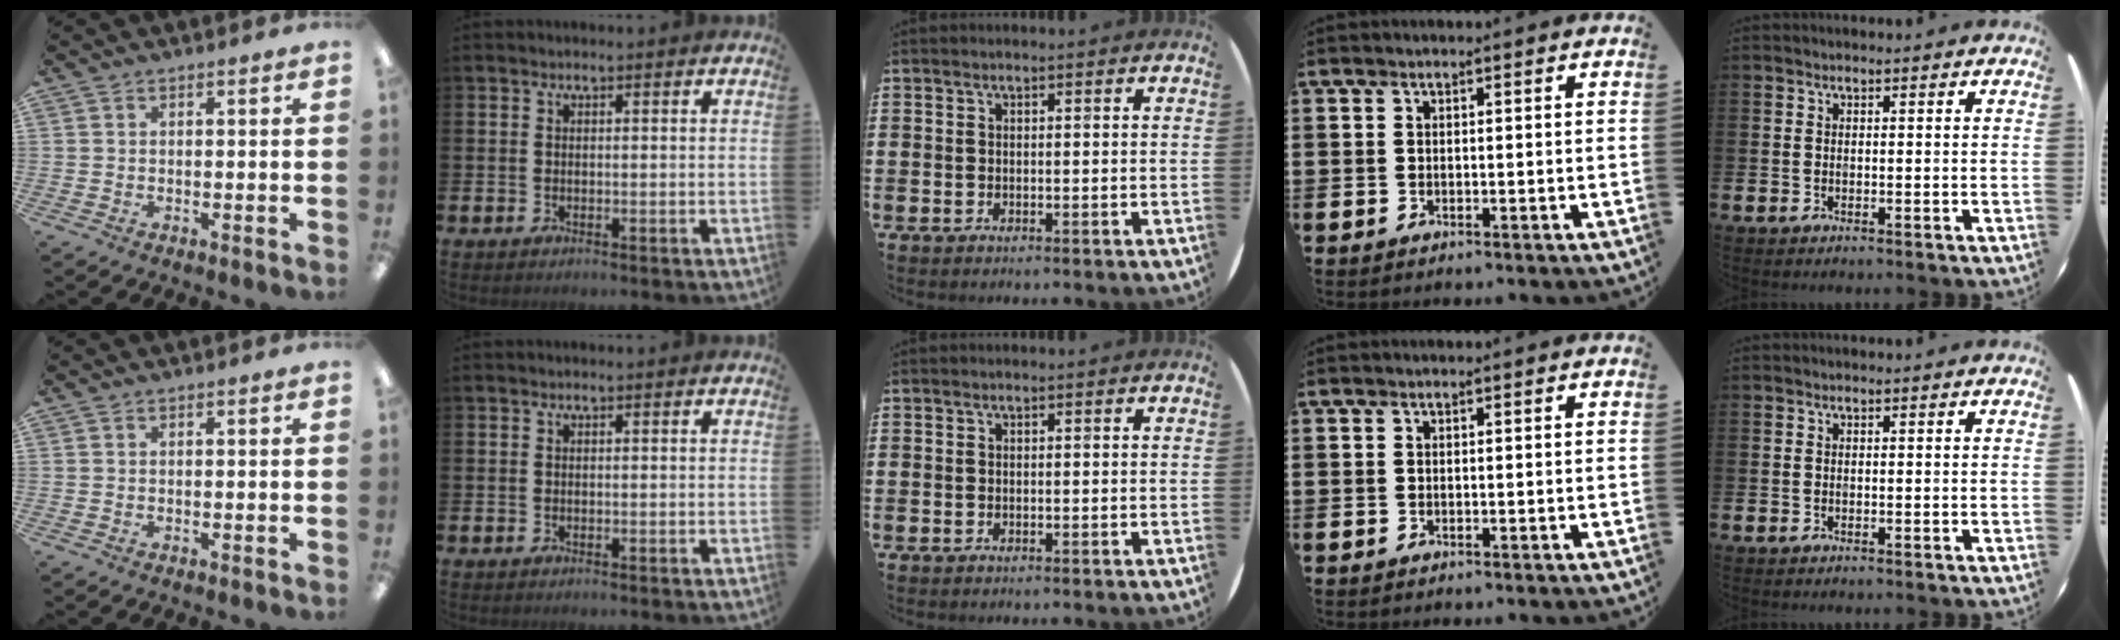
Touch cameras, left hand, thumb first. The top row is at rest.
{}